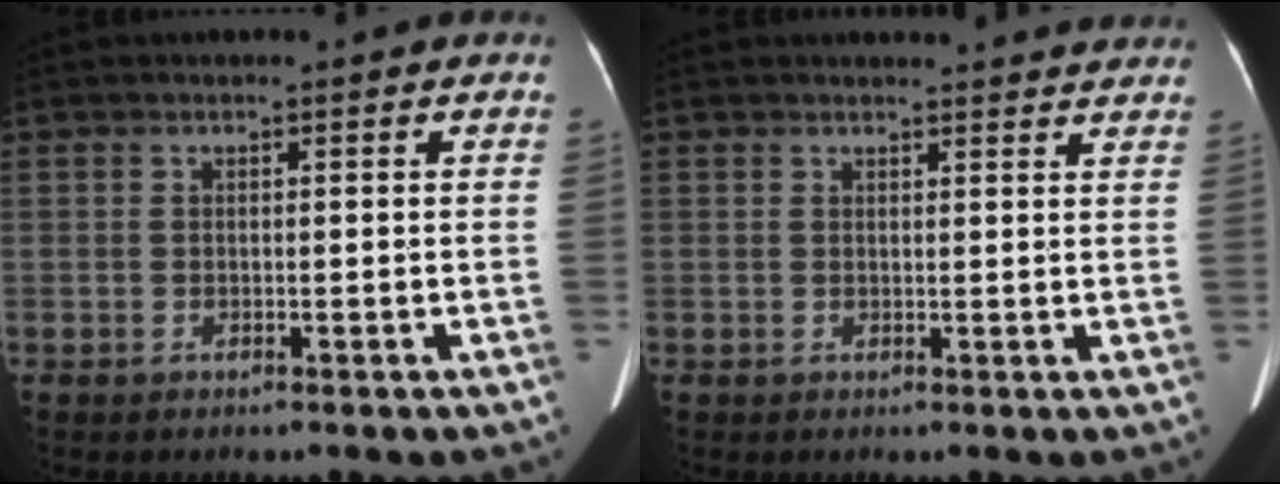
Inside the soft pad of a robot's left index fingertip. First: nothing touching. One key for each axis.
{"total": 10.1, "fx": 9.6, "fy": 1.6, "fz": 2.4, "tx": -0.010, "ty": 0.011, "tz": 0.090}